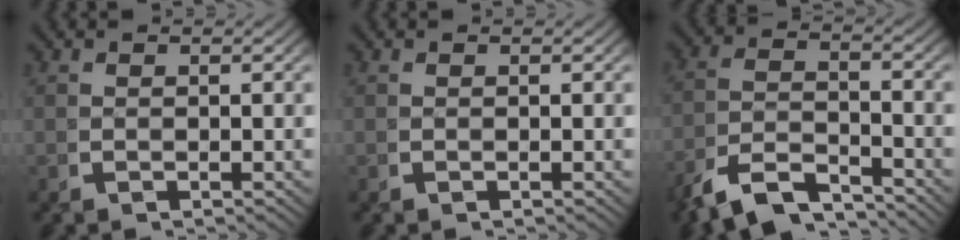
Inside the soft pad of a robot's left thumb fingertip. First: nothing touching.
{"total": 0.0}
{"total": 7.0, "force": [-5.1, 3.1, 3.8], "torque": [-0.074, -0.026, -0.081]}